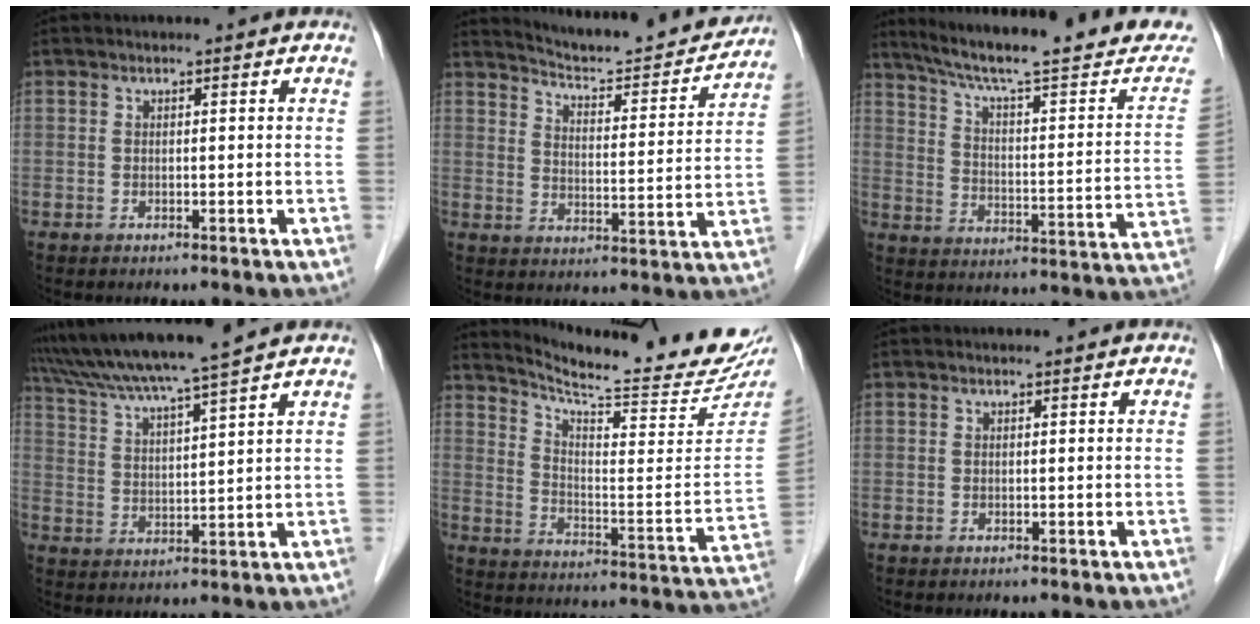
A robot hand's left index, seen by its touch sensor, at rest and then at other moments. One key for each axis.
{"total": 15.7, "fx": 15.1, "fy": 1.0, "fz": 4.2, "tx": -0.064, "ty": -0.035, "tz": 0.204}
{"total": 25.1, "fx": 21.3, "fy": 2.4, "fz": 13.0, "tx": -0.195, "ty": -0.034, "tz": 0.284}
{"total": 13.1, "fx": 11.4, "fy": -1.6, "fz": 6.2, "tx": -0.114, "ty": 0.016, "tz": 0.191}
{"total": 21.5, "fx": 19.7, "fy": 0.4, "fz": 8.6, "tx": -0.137, "ty": -0.094, "tz": 0.263}
{"total": 0.0}